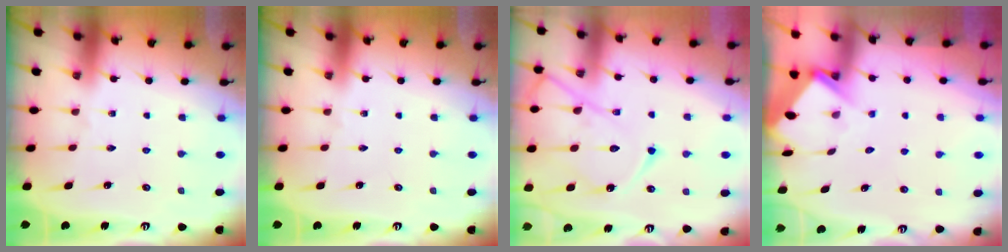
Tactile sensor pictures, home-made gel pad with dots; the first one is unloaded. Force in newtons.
{"total": 0.0}
{"total": 16.1, "press": 16.0, "slide": 1.6}
{"total": 3.9, "press": 3.9, "slide": 0.4}